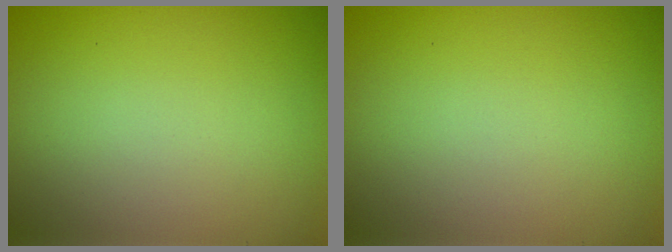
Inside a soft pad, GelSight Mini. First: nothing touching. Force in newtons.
{"total": 0.0}